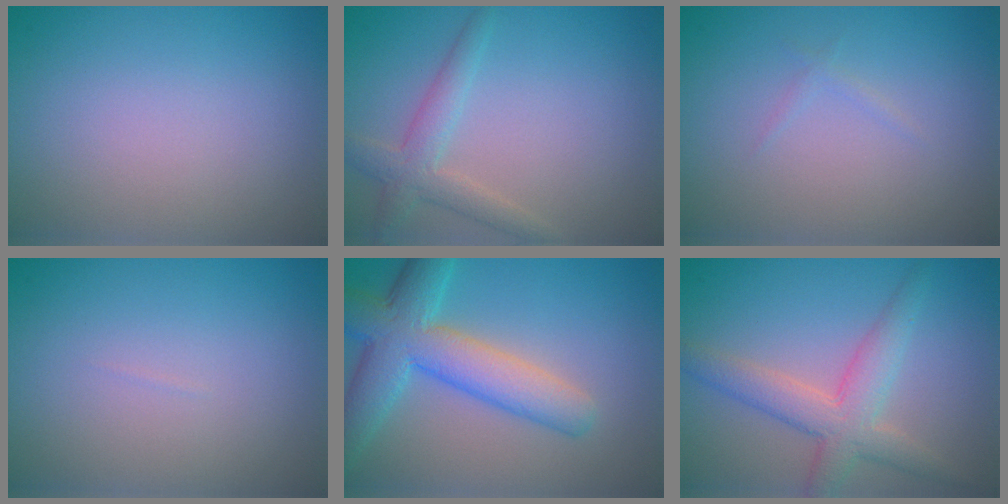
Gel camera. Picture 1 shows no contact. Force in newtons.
{"total": 2.8, "press": 2.8, "slide": 0.2}
{"total": 0.5, "press": 0.5, "slide": 0.1}
{"total": 0.0}
{"total": 7.1, "press": 7.1, "slide": 0.1}
{"total": 4.4, "press": 4.4, "slide": 0.3}